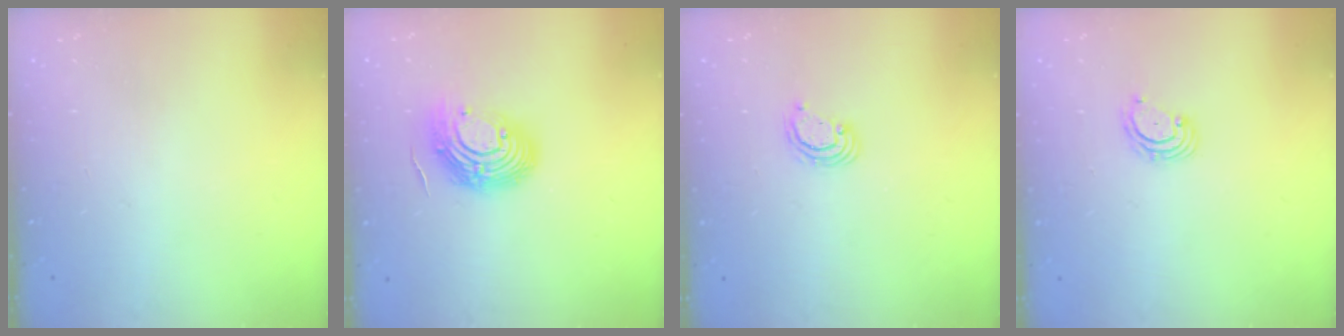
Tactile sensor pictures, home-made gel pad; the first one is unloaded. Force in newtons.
{"total": 13.5, "press": 13.5, "slide": 1.3}
{"total": 3.5, "press": 3.5, "slide": 0.3}
{"total": 3.3, "press": 3.3, "slide": 0.4}